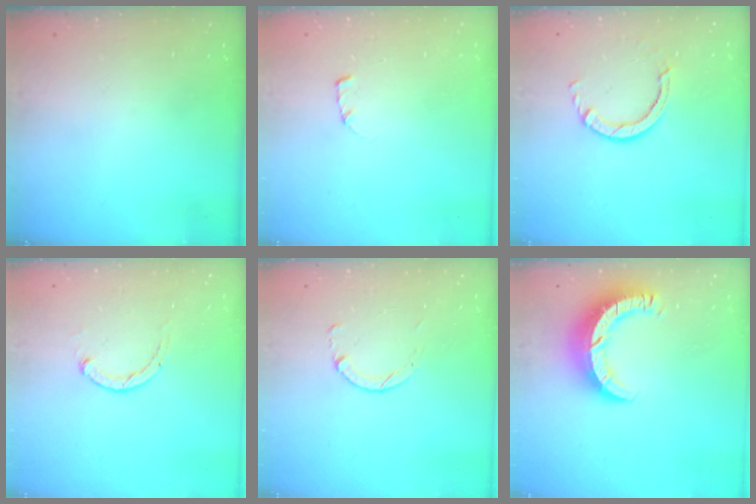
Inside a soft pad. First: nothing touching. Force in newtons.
{"total": 1.7, "press": 1.7, "slide": 0.2}
{"total": 3.0, "press": 3.0, "slide": 0.4}
{"total": 1.8, "press": 1.7, "slide": 0.5}
{"total": 1.8, "press": 1.8, "slide": 0.2}
{"total": 9.9, "press": 9.8, "slide": 1.0}